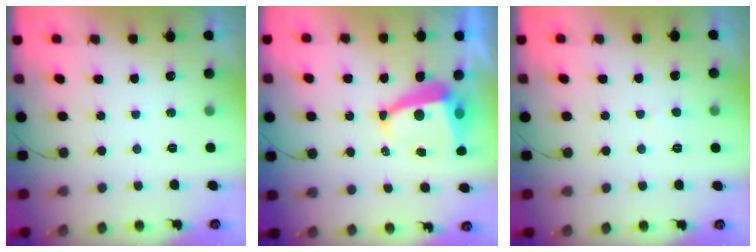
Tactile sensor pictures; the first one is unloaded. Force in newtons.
{"total": 7.0, "press": 7.0, "slide": 0.5}
{"total": 3.6, "press": 3.6, "slide": 0.3}